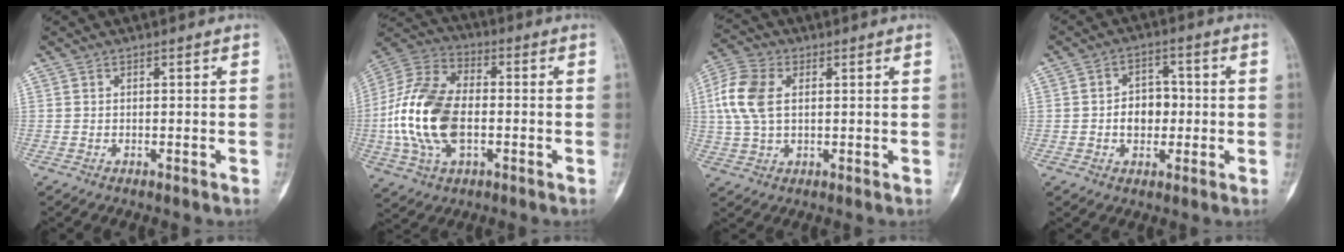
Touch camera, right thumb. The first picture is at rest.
{"total": 18.8, "force": [-2.3, 11.4, 14.8], "torque": [-0.304, 0.020, -0.041]}
{"total": 9.9, "force": [1.7, 6.3, 7.4], "torque": [-0.171, 0.014, 0.032]}
{"total": 6.7, "force": [-0.6, 5.2, 4.2], "torque": [-0.036, 0.019, -0.012]}